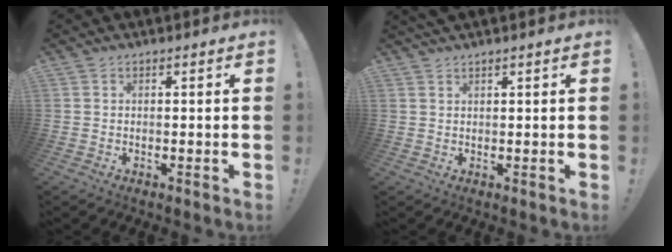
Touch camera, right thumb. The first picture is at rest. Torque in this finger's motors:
{"motor_torque": [-0.07, 0.07, 0.26, 0.19, 0.09]}